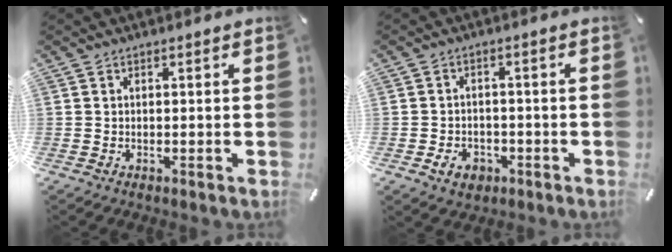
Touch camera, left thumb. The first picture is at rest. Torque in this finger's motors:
{"motor_torque": [0.59, 0.65, 0.07, 0.18, -0.01]}